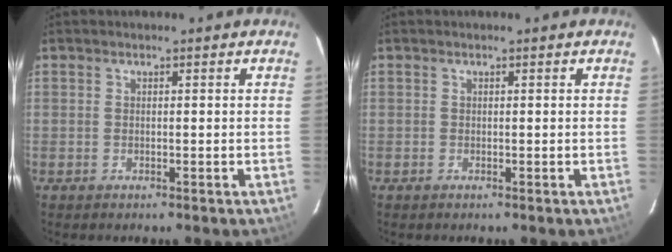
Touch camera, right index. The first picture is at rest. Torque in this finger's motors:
{"motor_torque": [-0.01, -0.01, -0.01, -0.04]}